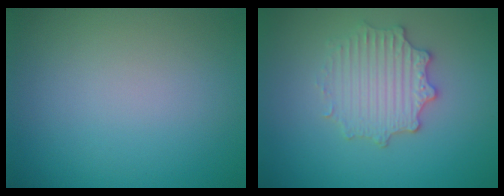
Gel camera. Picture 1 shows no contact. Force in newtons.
{"total": 3.4, "press": 3.1, "slide": 1.2}